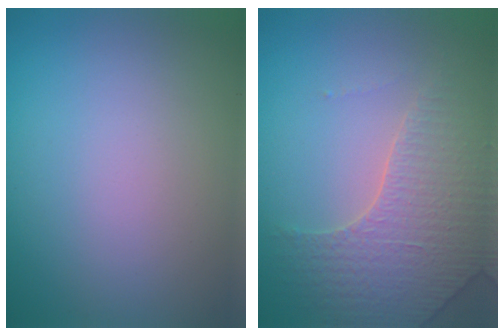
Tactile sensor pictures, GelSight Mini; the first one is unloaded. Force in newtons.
{"total": 3.7, "press": 3.6, "slide": 1.0}